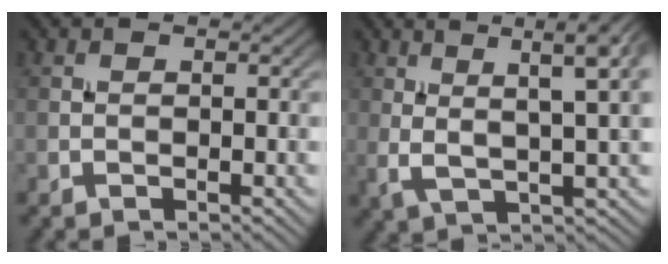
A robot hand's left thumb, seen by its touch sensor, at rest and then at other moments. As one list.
[{"total": 10.2, "force": [4.0, 2.5, 9.1], "torque": [-0.149, 0.019, 0.070]}]